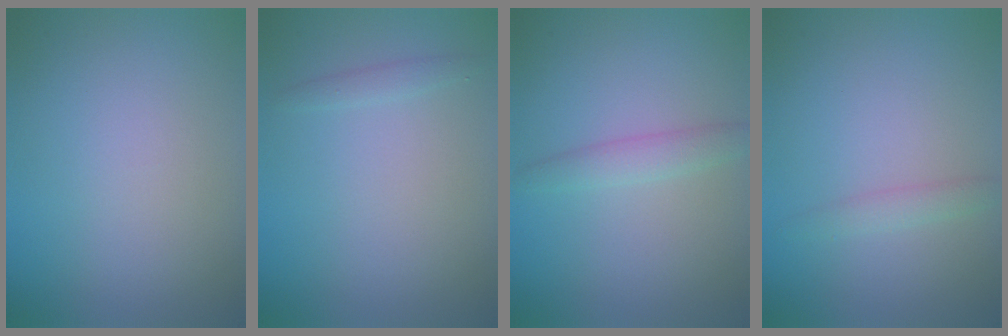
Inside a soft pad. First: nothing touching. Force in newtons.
{"total": 0.8, "press": 0.8, "slide": 0.0}
{"total": 1.8, "press": 1.8, "slide": 0.1}
{"total": 1.3, "press": 1.3, "slide": 0.0}